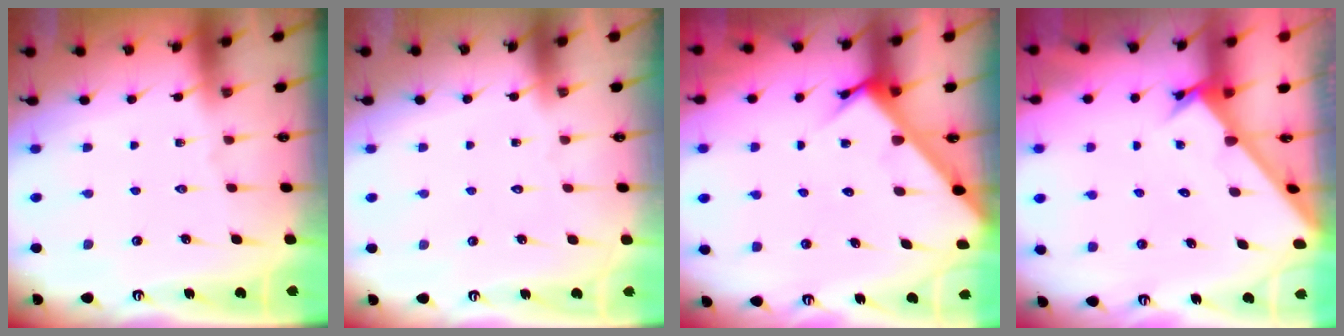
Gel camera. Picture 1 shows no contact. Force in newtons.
{"total": 1.6, "press": 1.6, "slide": 0.0}
{"total": 3.9, "press": 3.9, "slide": 0.4}
{"total": 2.6, "press": 2.6, "slide": 0.2}